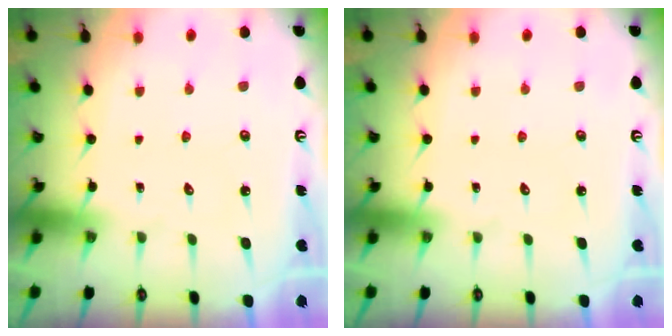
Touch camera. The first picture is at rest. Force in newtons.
{"total": 0.0}